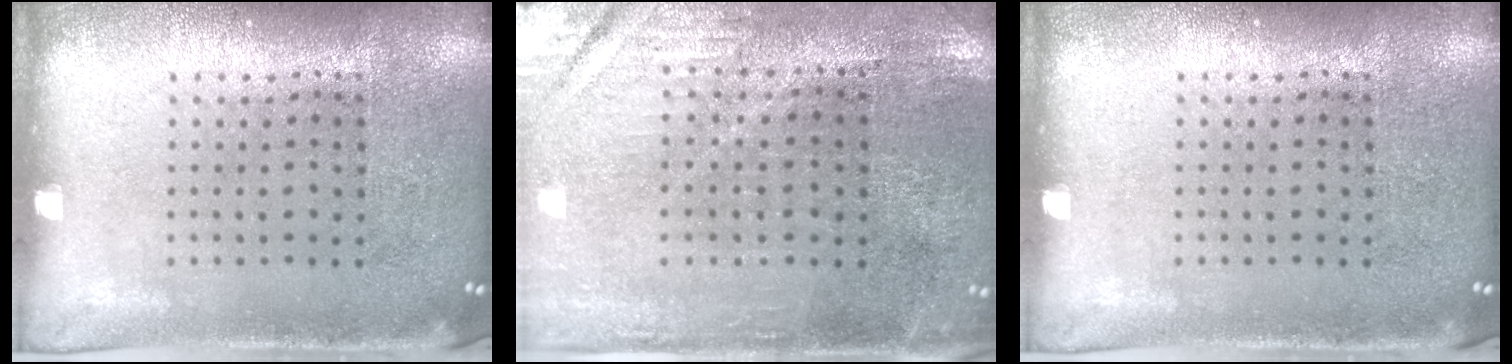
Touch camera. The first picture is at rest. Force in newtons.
{"total": 0.7, "press": 0.6, "slide": 0.2}
{"total": 0.0}